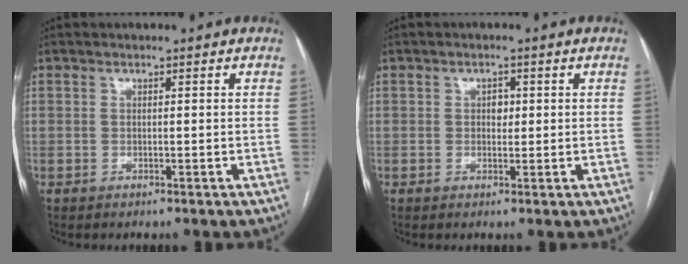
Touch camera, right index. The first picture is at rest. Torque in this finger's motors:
{"motor_torque": [0.53, 0.23, -0.01, 0.02]}